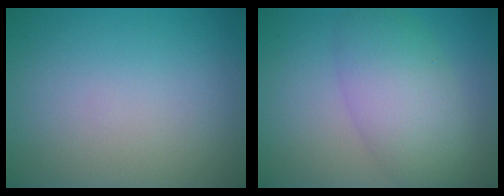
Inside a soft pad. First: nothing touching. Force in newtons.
{"total": 6.0, "press": 6.0, "slide": 0.4}